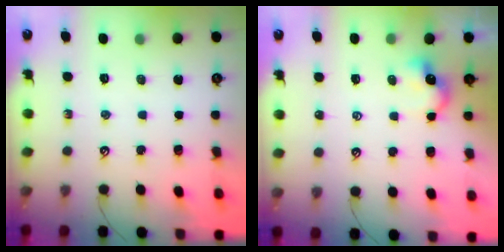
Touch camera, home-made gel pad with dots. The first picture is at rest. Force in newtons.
{"total": 1.8, "press": 1.7, "slide": 0.5}